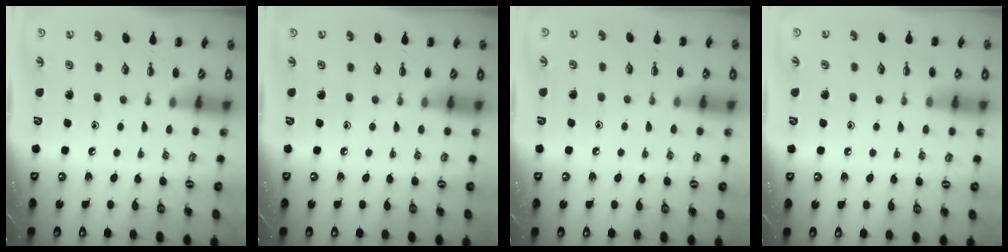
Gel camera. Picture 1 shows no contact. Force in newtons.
{"total": 0.0}
{"total": 5.6, "press": 5.3, "slide": 1.8}
{"total": 4.5, "press": 4.2, "slide": 1.8}